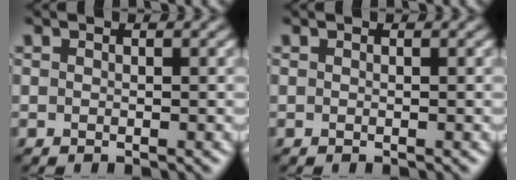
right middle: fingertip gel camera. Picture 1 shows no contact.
{"total": 0.0}